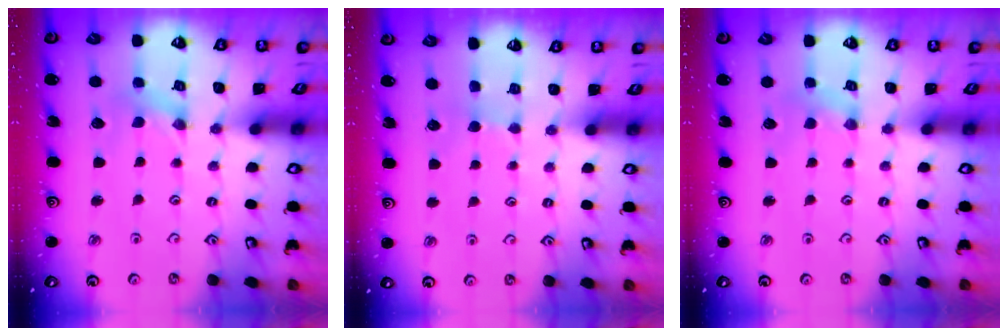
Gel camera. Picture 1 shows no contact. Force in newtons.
{"total": 2.3, "press": 2.2, "slide": 0.4}
{"total": 3.1, "press": 3.0, "slide": 0.3}